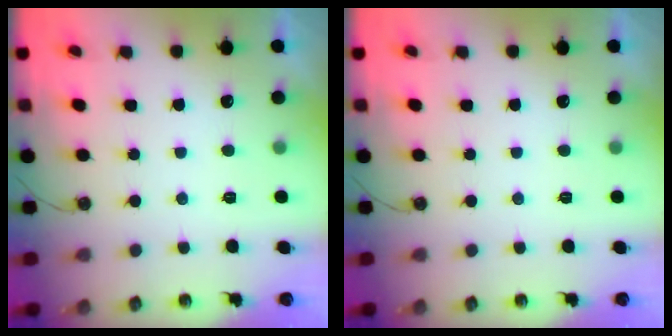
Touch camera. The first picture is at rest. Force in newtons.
{"total": 0.0}